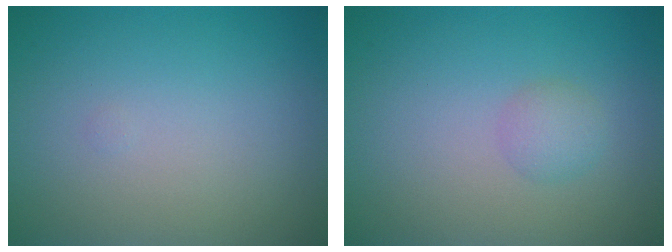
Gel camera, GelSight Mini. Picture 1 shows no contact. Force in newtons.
{"total": 1.4, "press": 1.4, "slide": 0.0}